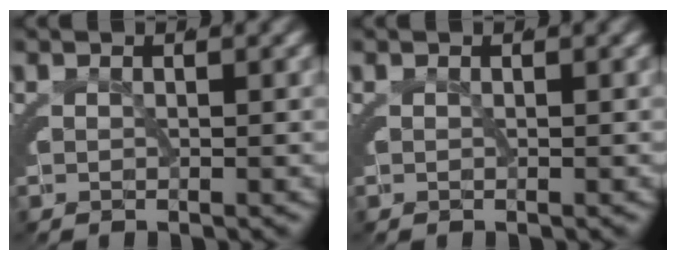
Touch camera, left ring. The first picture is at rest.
{"total": 0.0}